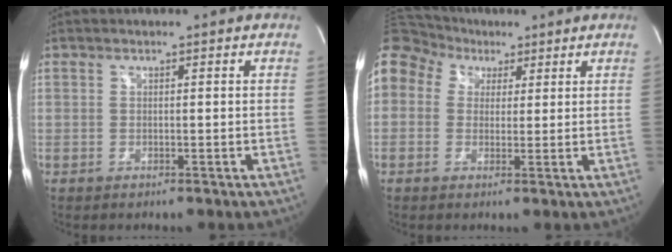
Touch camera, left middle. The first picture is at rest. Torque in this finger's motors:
{"motor_torque": [2.14, 0.00, 1.05, 0.21]}